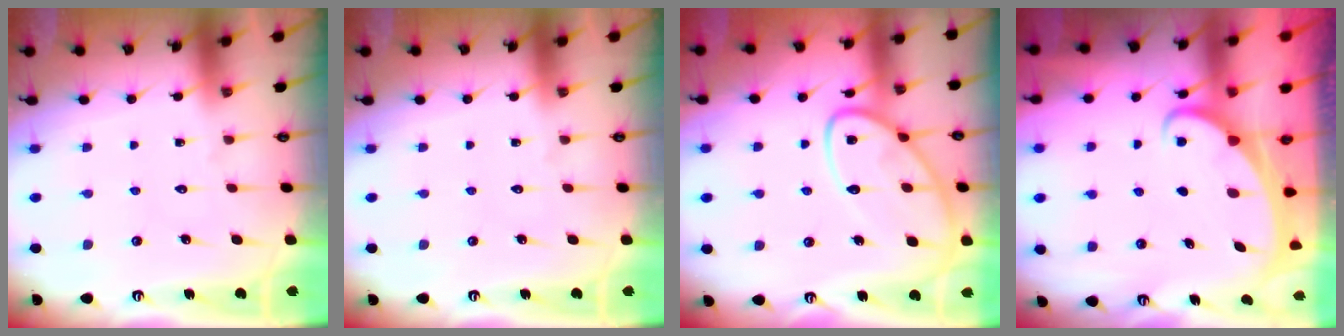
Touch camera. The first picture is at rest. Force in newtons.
{"total": 0.0}
{"total": 13.0, "press": 13.0, "slide": 1.2}
{"total": 2.1, "press": 2.0, "slide": 0.3}